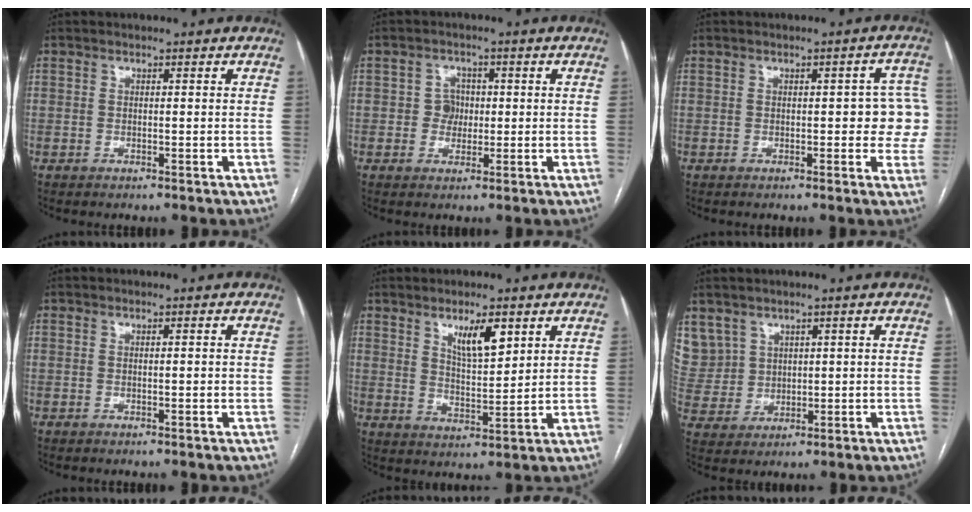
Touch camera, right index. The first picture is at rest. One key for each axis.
{"total": 3.0, "fx": 0.0, "fy": 2.8, "fz": 1.0, "tx": -0.008, "ty": 0.008, "tz": 0.000}
{"total": 6.2, "fx": 0.0, "fy": 2.7, "fz": 5.6, "tx": -0.038, "ty": 0.021, "tz": -0.003}
{"total": 0.7, "fx": 0.0, "fy": 0.1, "fz": 0.7, "tx": -0.010, "ty": 0.000, "tz": 0.002}
{"total": 6.0, "fx": 3.4, "fy": 0.9, "fz": 4.9, "tx": -0.087, "ty": -0.009, "tz": 0.064}
{"total": 9.5, "fx": 5.0, "fy": 8.0, "fz": 0.7, "tx": -0.041, "ty": 0.033, "tz": 0.128}